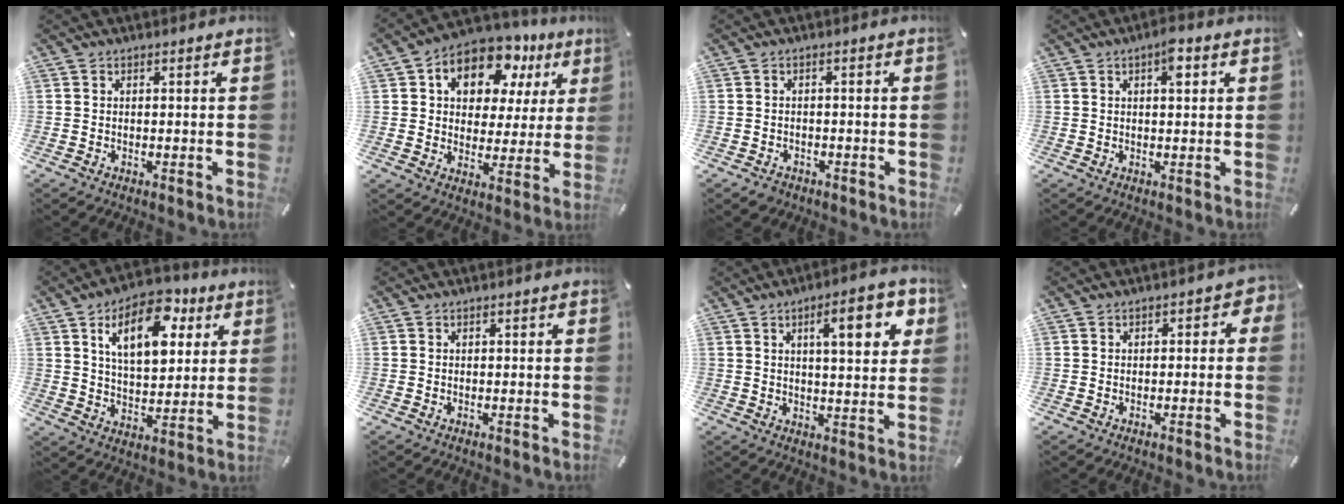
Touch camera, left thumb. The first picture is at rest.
{"total": 13.0, "force": [6.7, 9.0, 6.6], "torque": [-0.104, -0.038, 0.119]}
{"total": 1.9, "force": [-1.5, 1.2, 0.4], "torque": [-0.008, 0.007, -0.031]}
{"total": 3.9, "force": [1.5, 1.5, 3.3], "torque": [-0.046, -0.002, 0.019]}
{"total": 15.0, "force": [7.0, 8.4, 10.3], "torque": [-0.152, -0.019, 0.118]}
{"total": 0.0}
{"total": 12.0, "force": [4.8, 3.7, 10.3], "torque": [-0.147, -0.008, 0.070]}
{"total": 2.3, "force": [-1.0, 1.6, 1.4], "torque": [-0.018, 0.008, -0.021]}